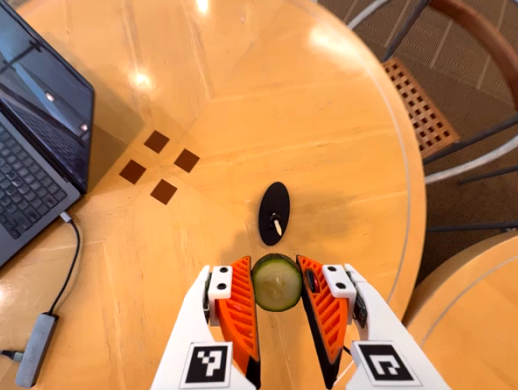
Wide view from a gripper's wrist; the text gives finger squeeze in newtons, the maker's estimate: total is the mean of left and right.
{"total": 9.1, "left": 9.1, "right": 9.2}